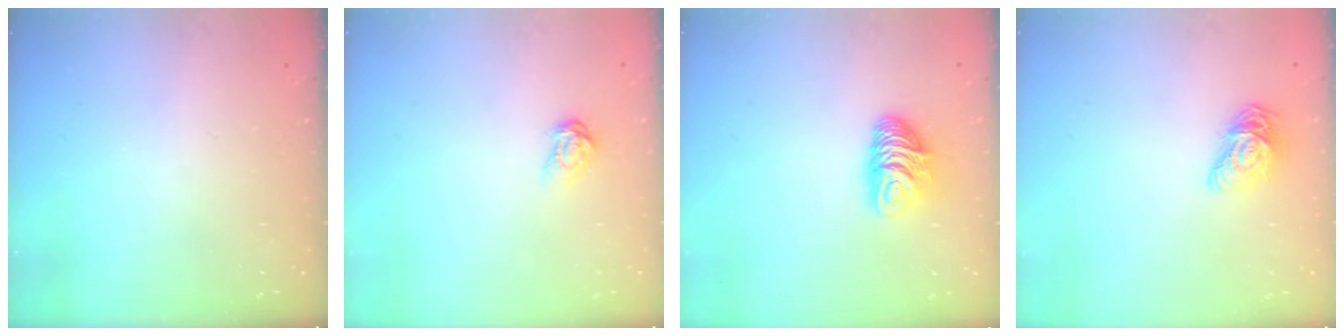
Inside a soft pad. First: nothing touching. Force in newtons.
{"total": 3.9, "press": 3.9, "slide": 0.4}
{"total": 9.4, "press": 9.4, "slide": 0.9}
{"total": 10.0, "press": 10.0, "slide": 0.8}